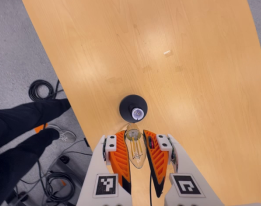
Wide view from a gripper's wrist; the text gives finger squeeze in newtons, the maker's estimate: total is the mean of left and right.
{"total": 22.5, "left": 24.6, "right": 20.4}